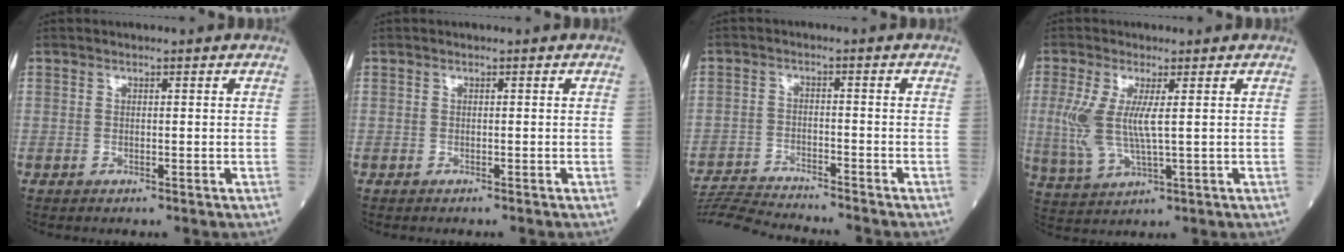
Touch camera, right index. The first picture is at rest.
{"total": 0.7, "force": [-0.6, -0.1, 0.3], "torque": [0.001, 0.001, -0.009]}
{"total": 10.4, "force": [-10.1, -0.7, 2.3], "torque": [-0.038, -0.006, -0.174]}
{"total": 7.5, "force": [0.9, 1.6, 7.3], "torque": [-0.180, -0.006, 0.024]}